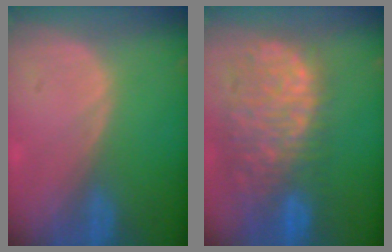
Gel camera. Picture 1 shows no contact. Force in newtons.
{"total": 13.1, "press": 10.9, "slide": 7.3}